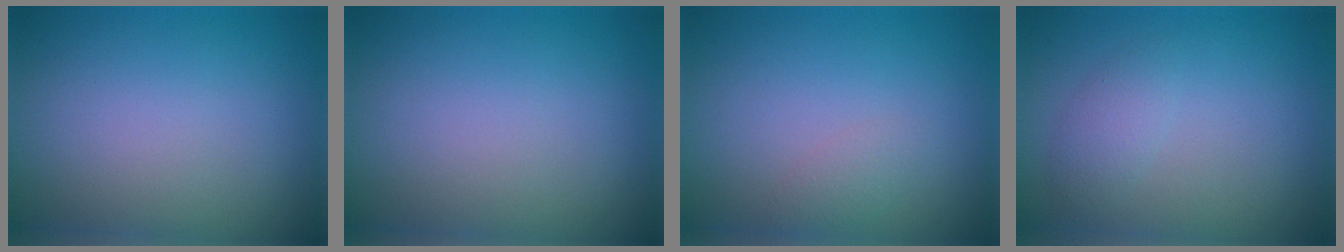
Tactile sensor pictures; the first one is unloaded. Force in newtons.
{"total": 0.0}
{"total": 1.0, "press": 1.0, "slide": 0.0}
{"total": 1.7, "press": 1.7, "slide": 0.1}